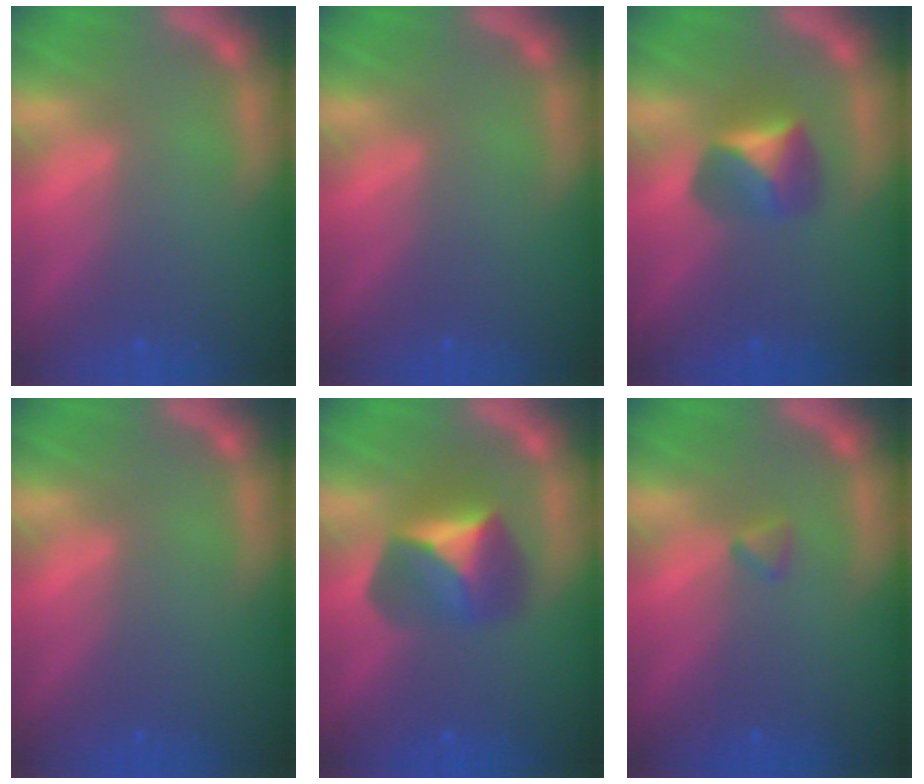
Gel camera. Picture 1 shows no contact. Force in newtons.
{"total": 0.0}
{"total": 3.4}
{"total": 0.0}
{"total": 4.9}
{"total": 0.9}